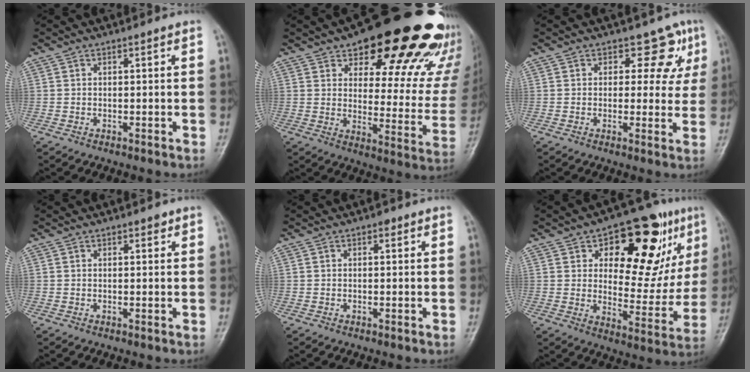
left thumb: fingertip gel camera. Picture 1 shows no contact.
{"total": 27.0, "force": [18.7, 10.1, 16.7], "torque": [-0.178, -0.086, 0.241]}
{"total": 6.3, "force": [3.1, 4.6, 2.9], "torque": [0.012, -0.008, 0.026]}
{"total": 0.8, "force": [0.6, 0.4, 0.3], "torque": [0.002, -0.003, 0.005]}
{"total": 0.8, "force": [0.4, 0.5, 0.5], "torque": [0.001, 0.001, 0.001]}
{"total": 21.9, "force": [9.2, 10.8, 16.7], "torque": [-0.171, -0.022, 0.135]}